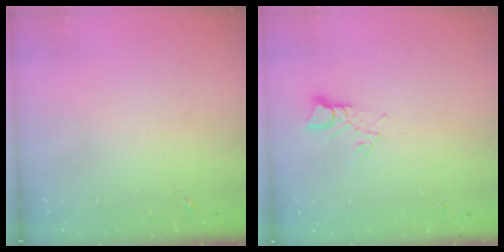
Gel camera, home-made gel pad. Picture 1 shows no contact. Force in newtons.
{"total": 3.7, "press": 3.7, "slide": 0.4}